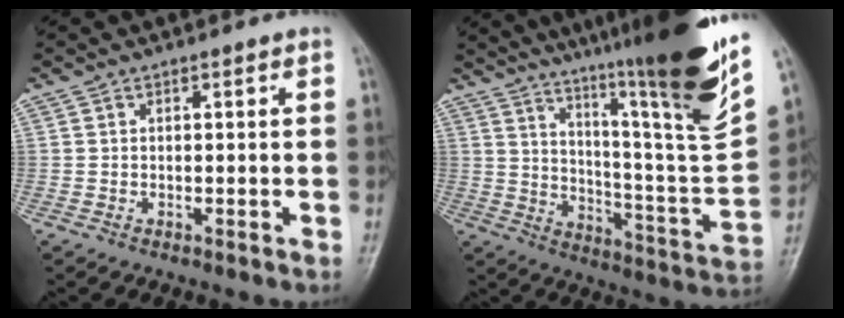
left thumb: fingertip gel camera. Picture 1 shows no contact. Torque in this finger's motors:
{"motor_torque": [2.69, 1.63, 1.45, -1.32, 0.23]}